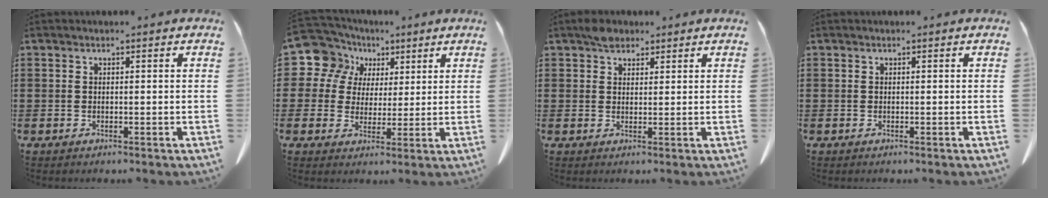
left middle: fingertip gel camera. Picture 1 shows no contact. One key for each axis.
{"total": 9.0, "fx": 4.0, "fy": 7.8, "fz": 2.2, "tx": -0.104, "ty": -0.020, "tz": 0.070}
{"total": 2.7, "fx": 2.2, "fy": 1.4, "fz": 0.7, "tx": -0.011, "ty": 0.001, "tz": 0.041}
{"total": 0.0}